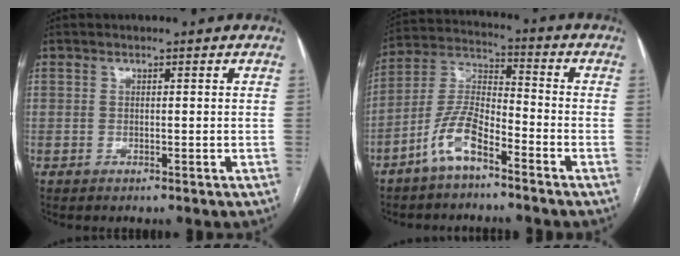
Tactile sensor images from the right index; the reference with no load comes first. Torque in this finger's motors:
{"motor_torque": [0.26, -0.20, 0.10, 0.03]}